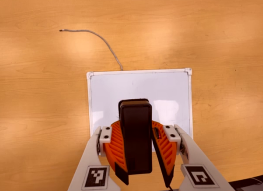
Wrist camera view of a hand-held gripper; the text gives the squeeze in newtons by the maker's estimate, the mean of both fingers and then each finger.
{"total": 9.8, "left": 9.7, "right": 9.9}